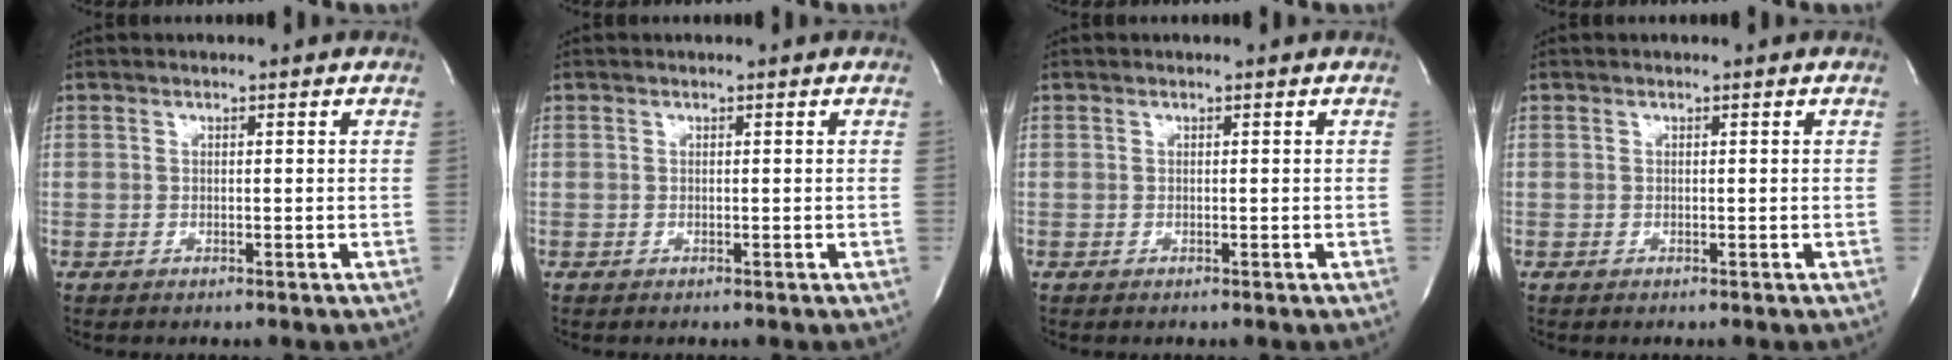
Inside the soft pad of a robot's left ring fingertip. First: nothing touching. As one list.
[{"total": 0.0}, {"total": 0.0}, {"total": 0.0}]